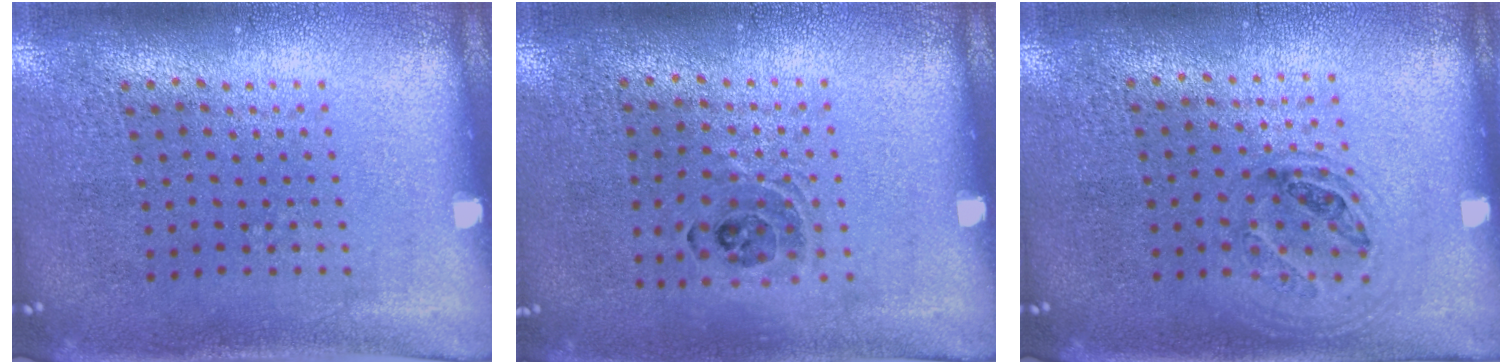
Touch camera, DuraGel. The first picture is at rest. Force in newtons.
{"total": 1.0, "press": 1.0, "slide": 0.1}
{"total": 1.0, "press": 0.9, "slide": 0.3}